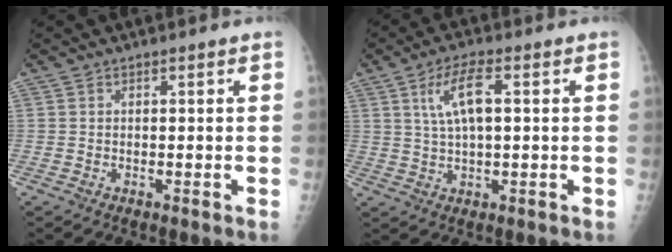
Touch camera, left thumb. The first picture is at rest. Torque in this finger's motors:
{"motor_torque": [-0.09, 0.40, 0.76, -0.15, 0.08]}